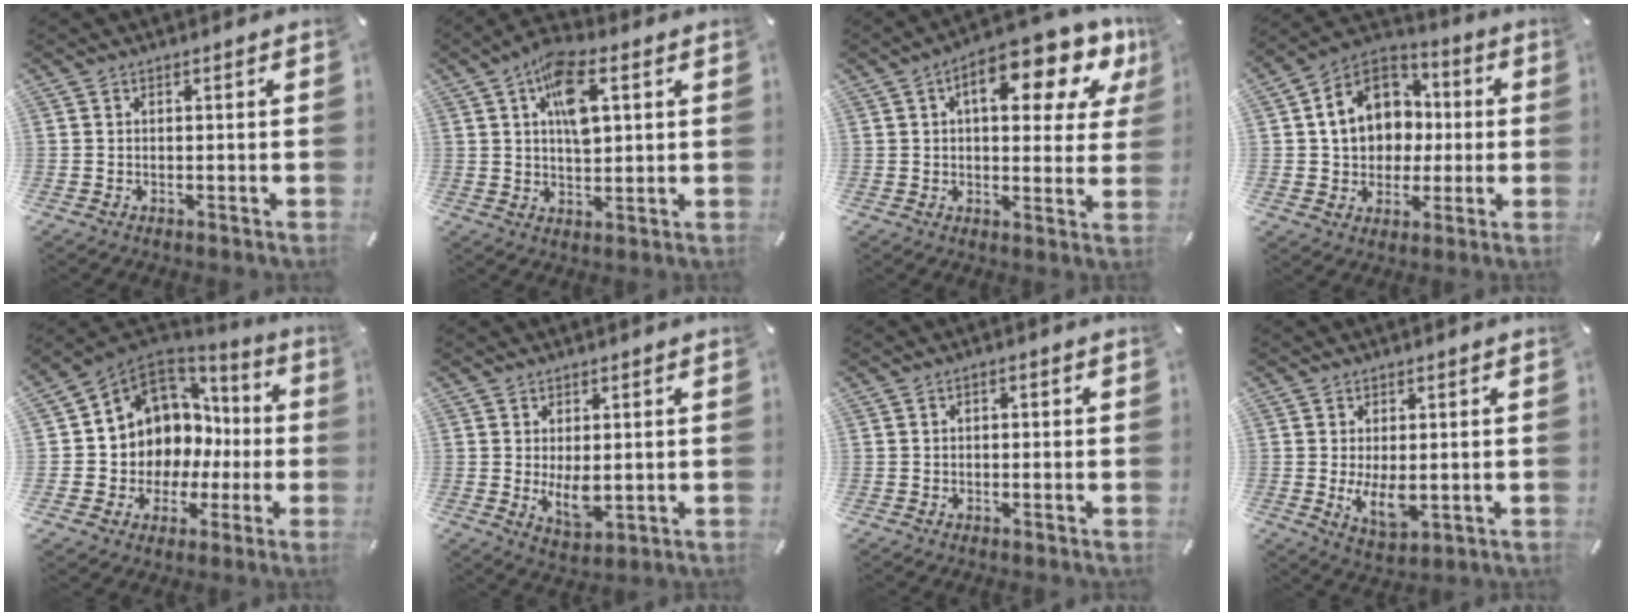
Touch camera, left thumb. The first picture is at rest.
{"total": 11.0, "force": [3.7, 5.8, 8.6], "torque": [-0.139, 0.001, 0.064]}
{"total": 16.1, "force": [7.6, 7.1, 12.2], "torque": [-0.167, -0.038, 0.120]}
{"total": 14.6, "force": [1.1, 12.7, 7.1], "torque": [-0.139, 0.006, 0.026]}
{"total": 9.1, "force": [3.5, 8.3, 1.6], "torque": [-0.050, -0.059, 0.077]}
{"total": 6.4, "force": [0.2, 3.4, 5.4], "torque": [-0.106, -0.011, 0.000]}
{"total": 0.9, "force": [-0.2, 0.8, 0.5], "torque": [-0.009, 0.004, -0.006]}
{"total": 7.2, "force": [-0.3, 3.7, 6.2], "torque": [-0.125, -0.013, -0.008]}